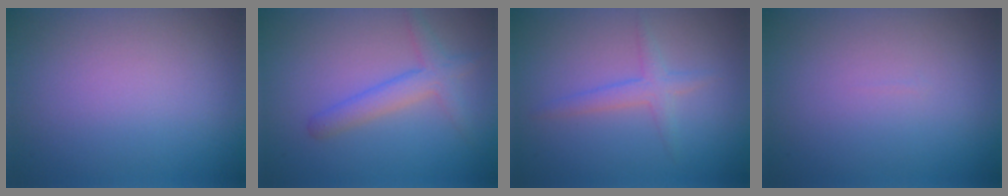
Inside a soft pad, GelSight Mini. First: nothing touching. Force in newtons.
{"total": 2.9, "press": 2.8, "slide": 0.2}
{"total": 1.9, "press": 1.9, "slide": 0.1}
{"total": 0.0}